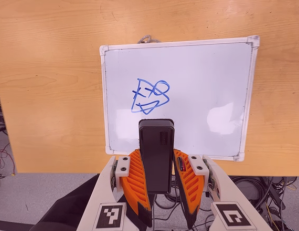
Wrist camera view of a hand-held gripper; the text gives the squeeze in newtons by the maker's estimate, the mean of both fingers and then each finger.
{"total": 6.7, "left": 5.2, "right": 8.3}